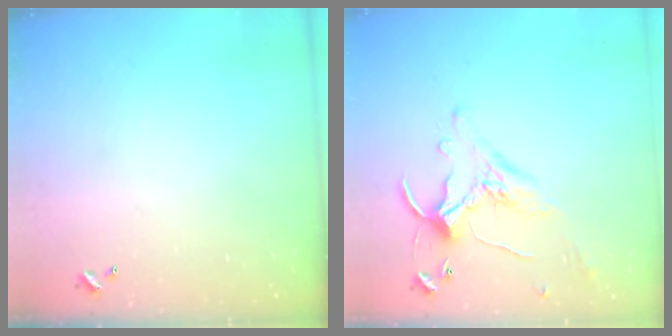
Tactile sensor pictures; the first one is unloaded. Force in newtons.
{"total": 1.1, "press": 0.3, "slide": 1.0}